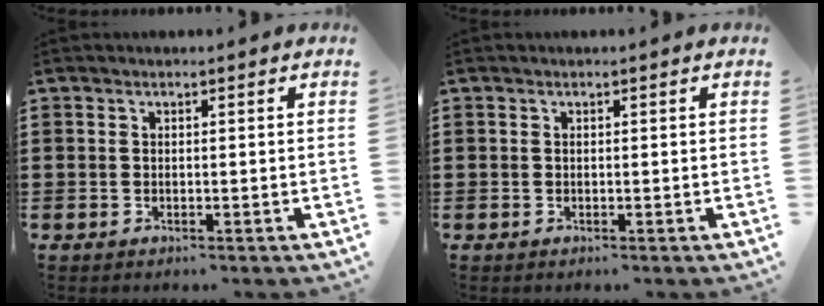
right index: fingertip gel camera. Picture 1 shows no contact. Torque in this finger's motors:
{"motor_torque": [0.56, 0.50, 0.03, 0.01]}